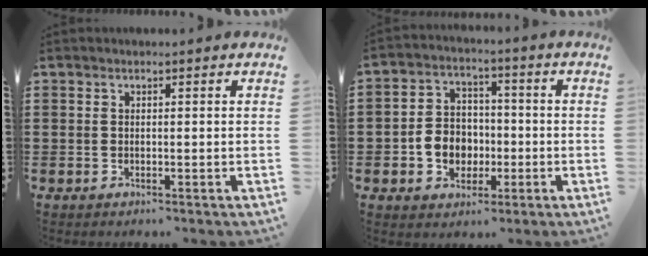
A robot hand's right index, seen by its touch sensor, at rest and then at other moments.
{"total": 6.4, "force": [-1.7, 5.5, 2.8], "torque": [-0.060, 0.011, -0.033]}